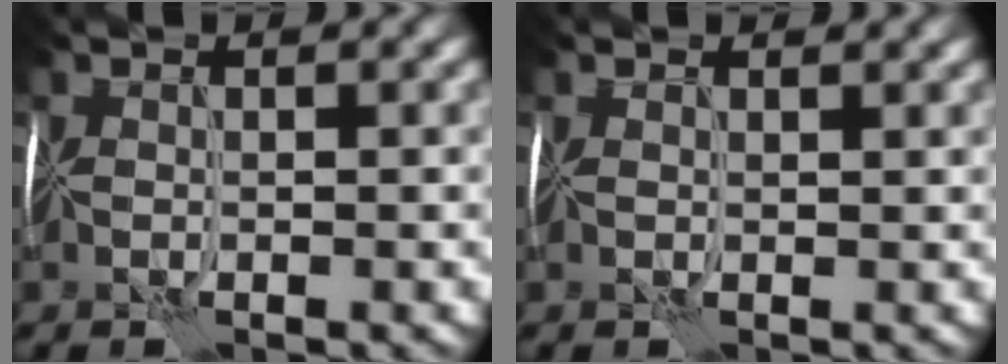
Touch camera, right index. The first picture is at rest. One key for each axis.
{"total": 1.4, "fx": 1.3, "fy": 0.5, "fz": 0.2, "tx": 0.006, "ty": 0.014, "tz": 0.006}